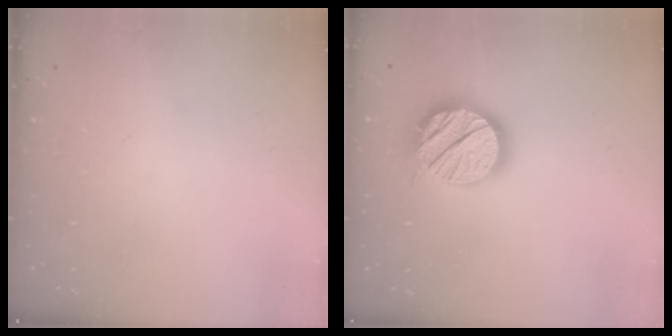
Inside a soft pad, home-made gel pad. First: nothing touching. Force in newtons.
{"total": 16.3, "press": 16.1, "slide": 2.4}